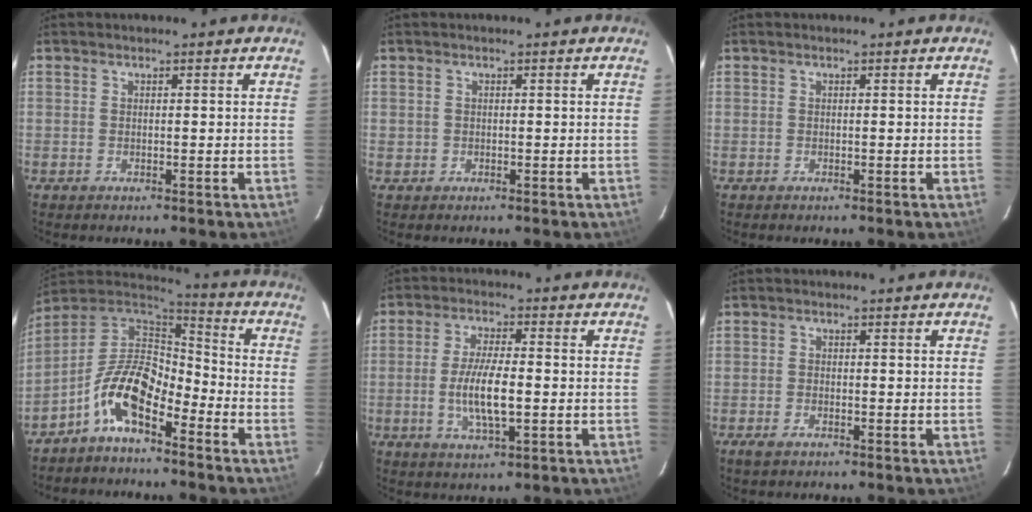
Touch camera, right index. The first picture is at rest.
{"total": 0.9, "force": [-0.1, 0.9, 0.1], "torque": [0.001, 0.001, 0.000]}
{"total": 0.0}
{"total": 11.4, "force": [-6.3, 5.0, 8.1], "torque": [-0.160, 0.017, -0.127]}
{"total": 8.2, "force": [-1.3, 2.2, 7.8], "torque": [-0.155, -0.005, -0.024]}
{"total": 2.0, "force": [-1.4, 0.8, 1.1], "torque": [-0.028, -0.002, -0.027]}